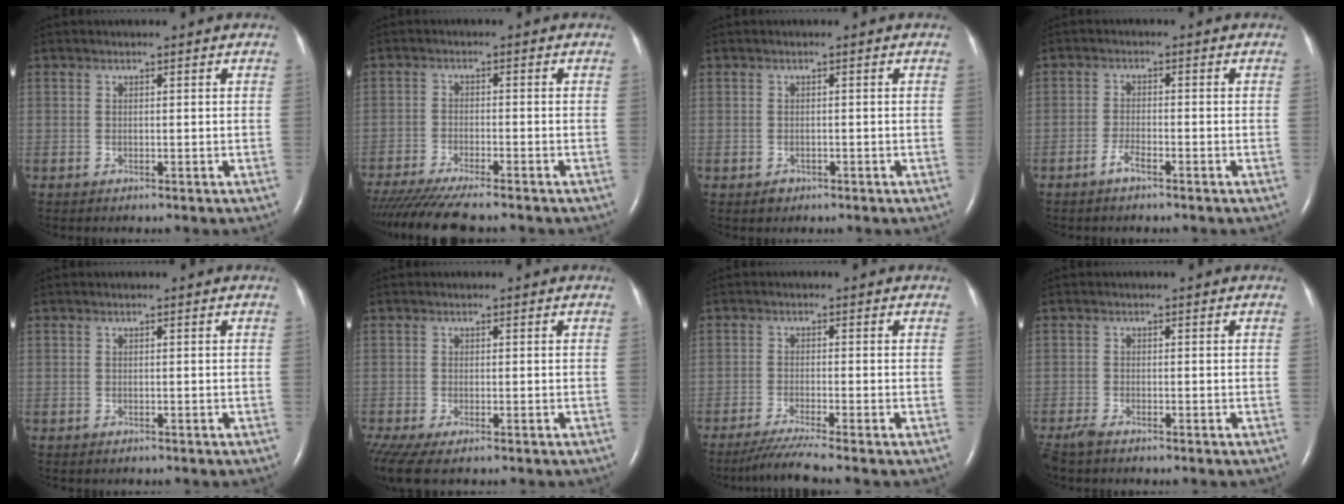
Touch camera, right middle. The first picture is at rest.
{"total": 13.1, "force": [-11.3, 0.9, 6.6], "torque": [-0.104, -0.033, -0.180]}
{"total": 1.0, "force": [-0.6, 0.7, 0.1], "torque": [-0.002, 0.001, -0.008]}
{"total": 2.2, "force": [-1.6, 0.3, 1.5], "torque": [-0.033, 0.000, -0.033]}
{"total": 0.0}
{"total": 6.0, "force": [-4.0, 2.0, 4.1], "torque": [-0.093, -0.013, -0.073]}
{"total": 5.4, "force": [-4.4, -1.5, 2.7], "torque": [-0.052, -0.025, -0.082]}
{"total": 2.6, "force": [-2.2, 0.4, 1.3], "torque": [-0.032, -0.008, -0.040]}